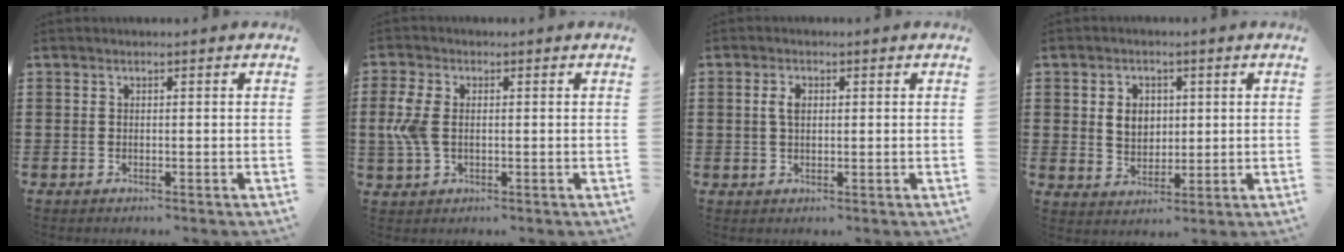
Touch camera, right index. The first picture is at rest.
{"total": 5.2, "force": [0.1, 3.1, 4.2], "torque": [-0.118, -0.002, -0.008]}
{"total": 2.6, "force": [0.5, 1.4, 2.1], "torque": [-0.045, 0.009, 0.007]}
{"total": 4.4, "force": [0.8, 3.6, 2.5], "torque": [-0.053, 0.009, 0.010]}